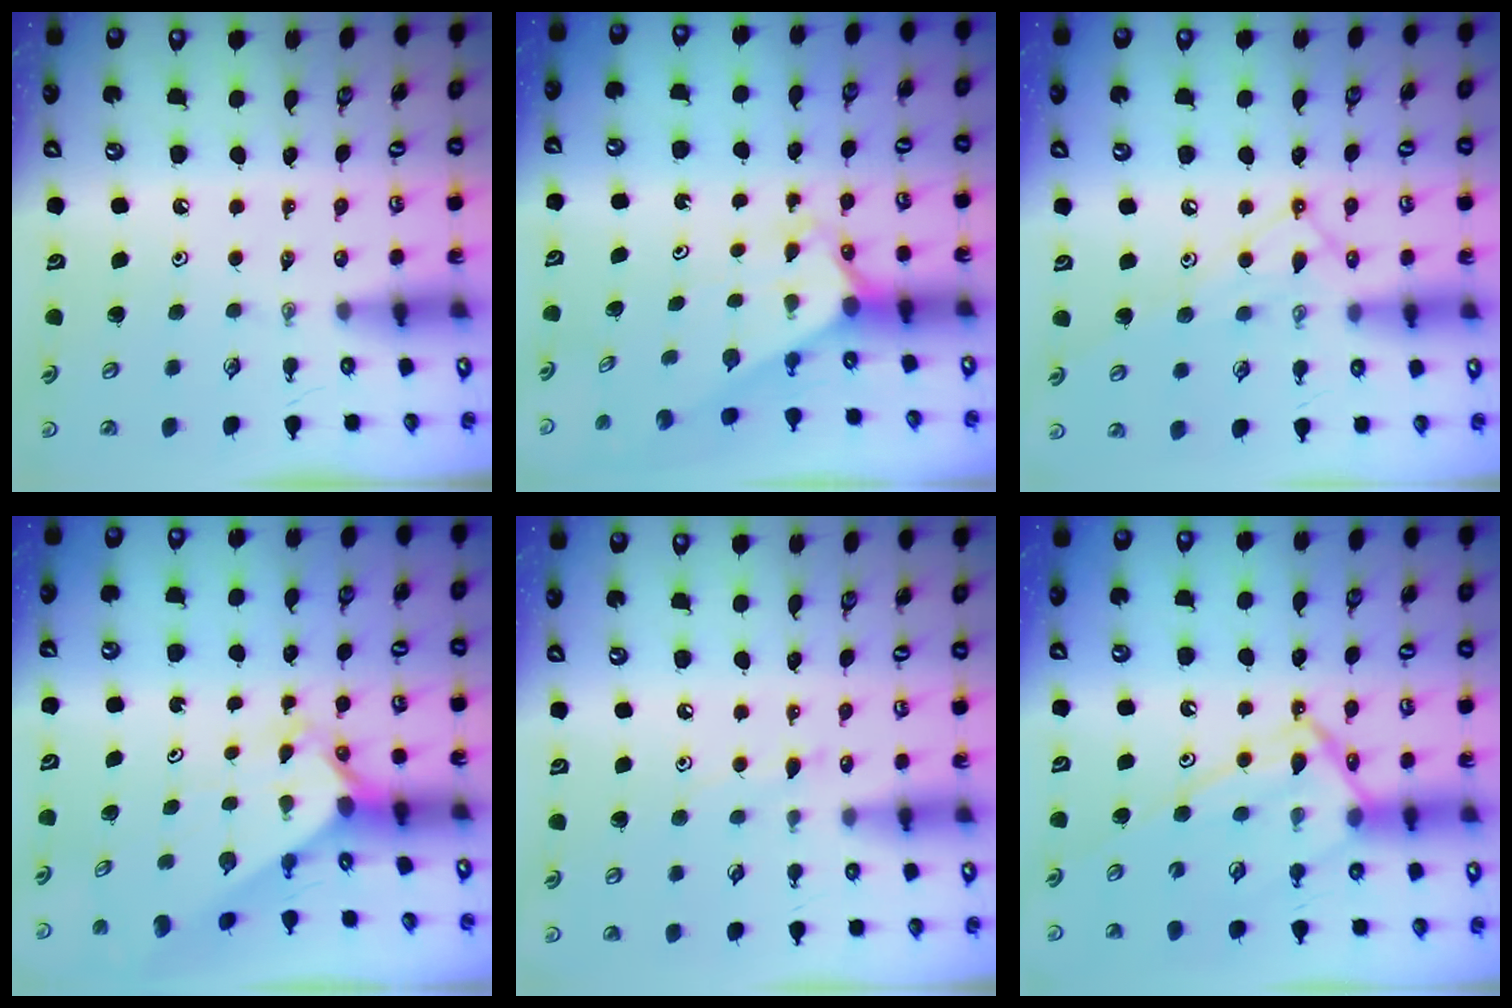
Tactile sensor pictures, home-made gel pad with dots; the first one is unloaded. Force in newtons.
{"total": 2.0, "press": 2.0, "slide": 0.2}
{"total": 12.3, "press": 12.3, "slide": 0.8}
{"total": 2.3, "press": 2.3, "slide": 0.1}
{"total": 5.5, "press": 5.4, "slide": 0.7}
{"total": 13.0, "press": 13.0, "slide": 1.2}